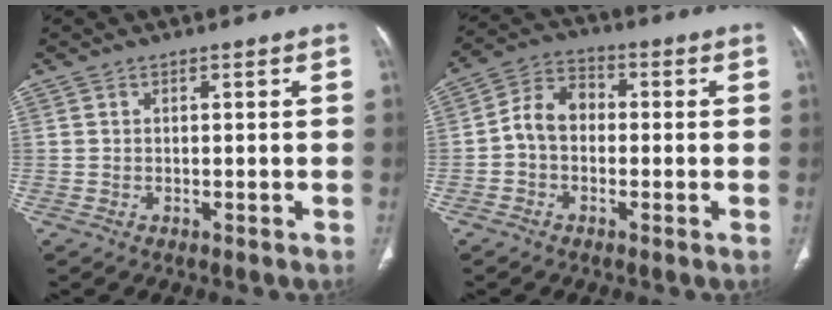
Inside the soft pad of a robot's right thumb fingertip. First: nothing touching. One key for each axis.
{"total": 7.0, "fx": -0.8, "fy": 5.4, "fz": 4.5, "tx": -0.064, "ty": 0.028, "tz": -0.031}